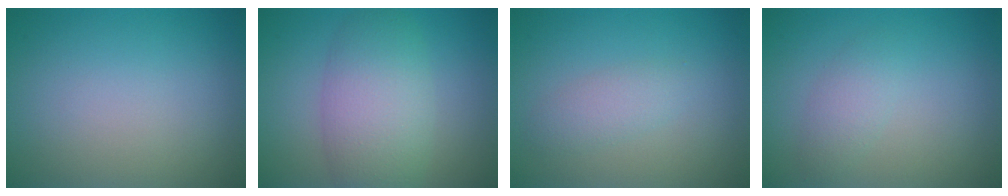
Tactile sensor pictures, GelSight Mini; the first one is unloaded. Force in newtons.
{"total": 6.2, "press": 6.2, "slide": 0.3}
{"total": 1.8, "press": 1.8, "slide": 0.0}
{"total": 1.7, "press": 1.7, "slide": 0.0}